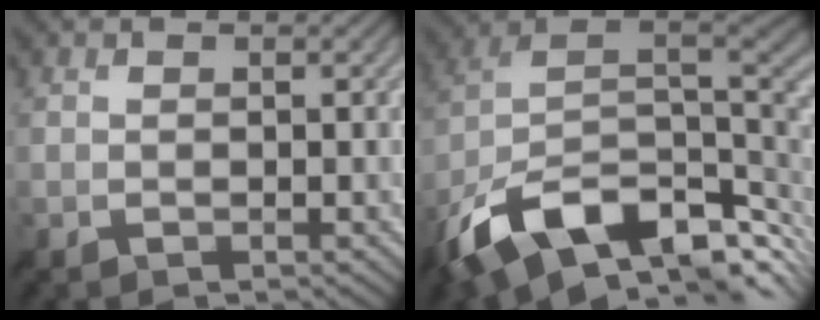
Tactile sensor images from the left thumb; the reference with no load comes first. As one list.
[{"total": 17.7, "force": [-6.9, 10.2, 12.7], "torque": [-0.269, -0.025, -0.116]}]